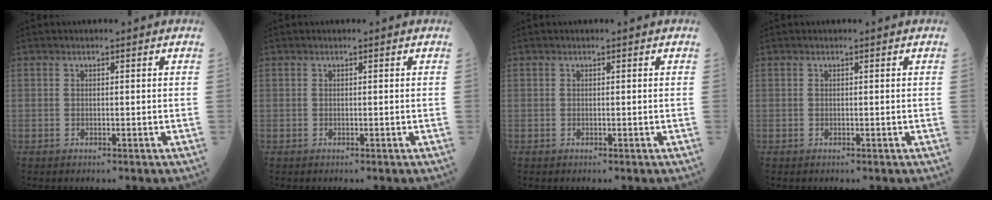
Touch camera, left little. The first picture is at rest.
{"total": 0.0}
{"total": 0.0}
{"total": 0.0}